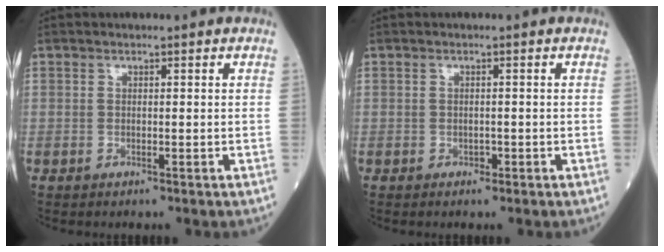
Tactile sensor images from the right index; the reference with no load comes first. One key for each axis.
{"total": 0.8, "fx": -0.5, "fy": 0.4, "fz": 0.4, "tx": -0.004, "ty": 0.001, "tz": -0.007}